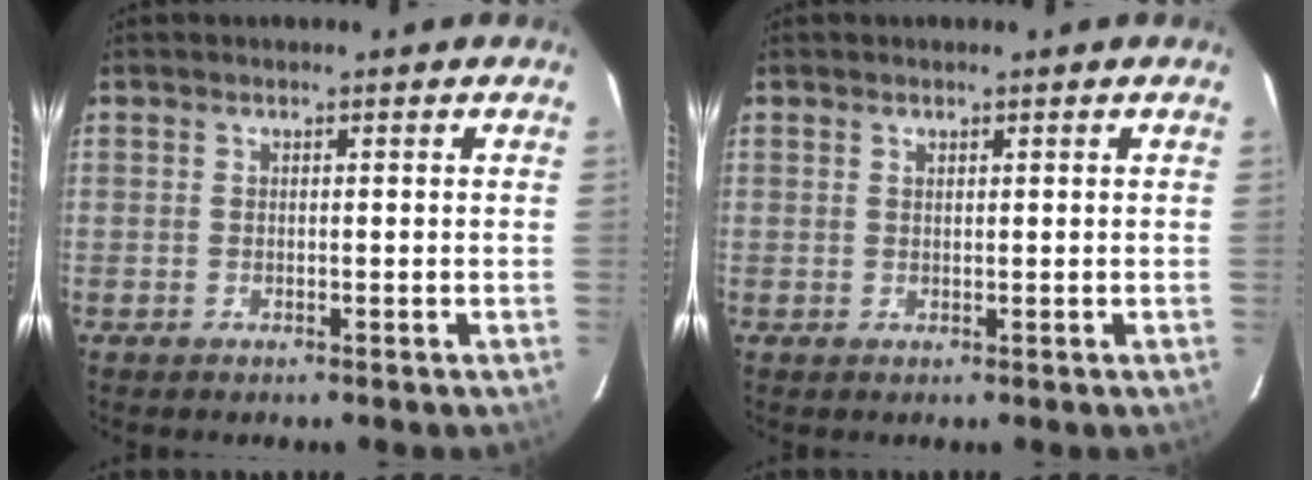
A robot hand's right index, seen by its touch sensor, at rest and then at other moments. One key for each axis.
{"total": 0.5, "fx": 0.4, "fy": 0.3, "fz": 0.2, "tx": -0.003, "ty": 0.001, "tz": 0.008}